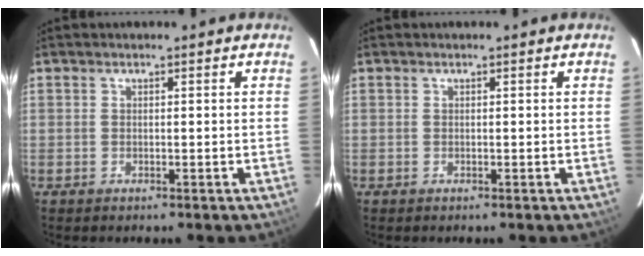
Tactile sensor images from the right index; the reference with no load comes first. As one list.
[{"total": 0.0}]